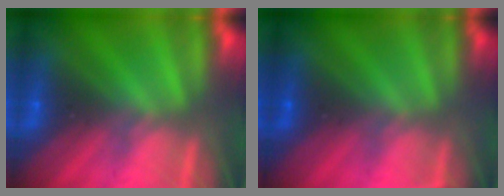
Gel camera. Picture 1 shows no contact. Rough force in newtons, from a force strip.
{"total": 2.4}